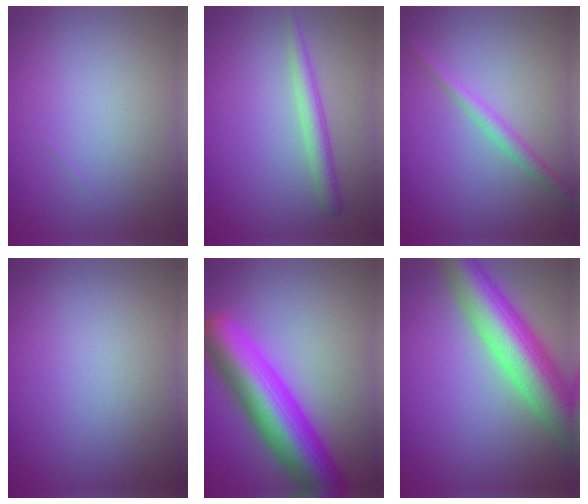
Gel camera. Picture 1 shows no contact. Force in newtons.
{"total": 2.2, "press": 2.2, "slide": 0.1}
{"total": 1.8, "press": 1.8, "slide": 0.0}
{"total": 0.0}
{"total": 10.2, "press": 10.2, "slide": 0.3}
{"total": 9.9, "press": 9.9, "slide": 0.5}